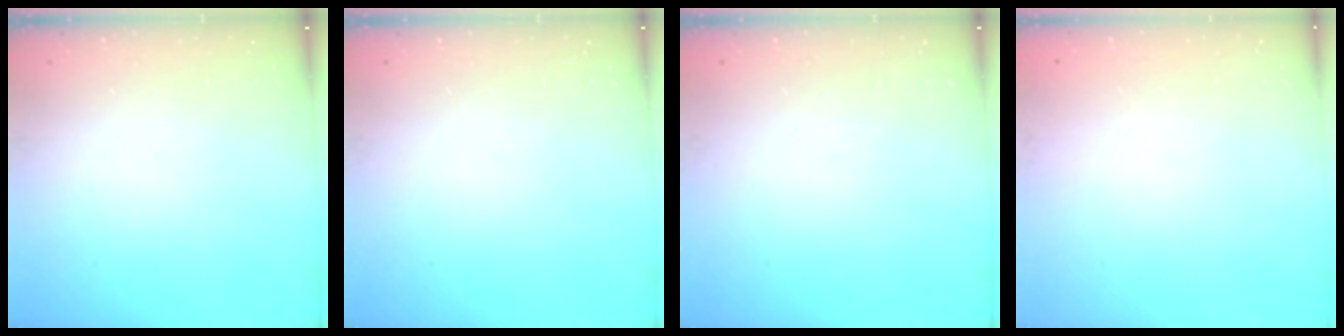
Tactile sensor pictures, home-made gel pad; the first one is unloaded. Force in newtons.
{"total": 0.0}
{"total": 0.0}
{"total": 0.0}